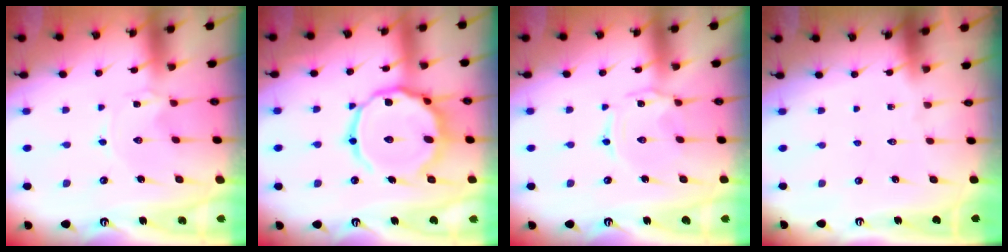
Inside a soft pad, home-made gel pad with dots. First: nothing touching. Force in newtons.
{"total": 16.8, "press": 16.8, "slide": 1.4}
{"total": 1.3, "press": 1.3, "slide": 0.3}
{"total": 0.0}